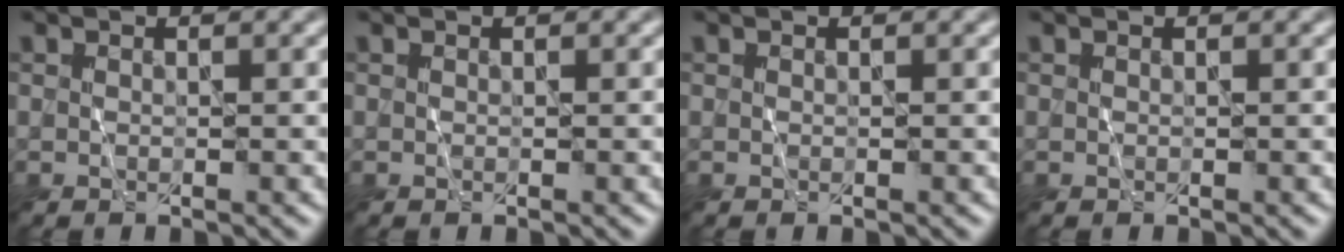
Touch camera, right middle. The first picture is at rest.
{"total": 0.0}
{"total": 0.0}
{"total": 0.0}